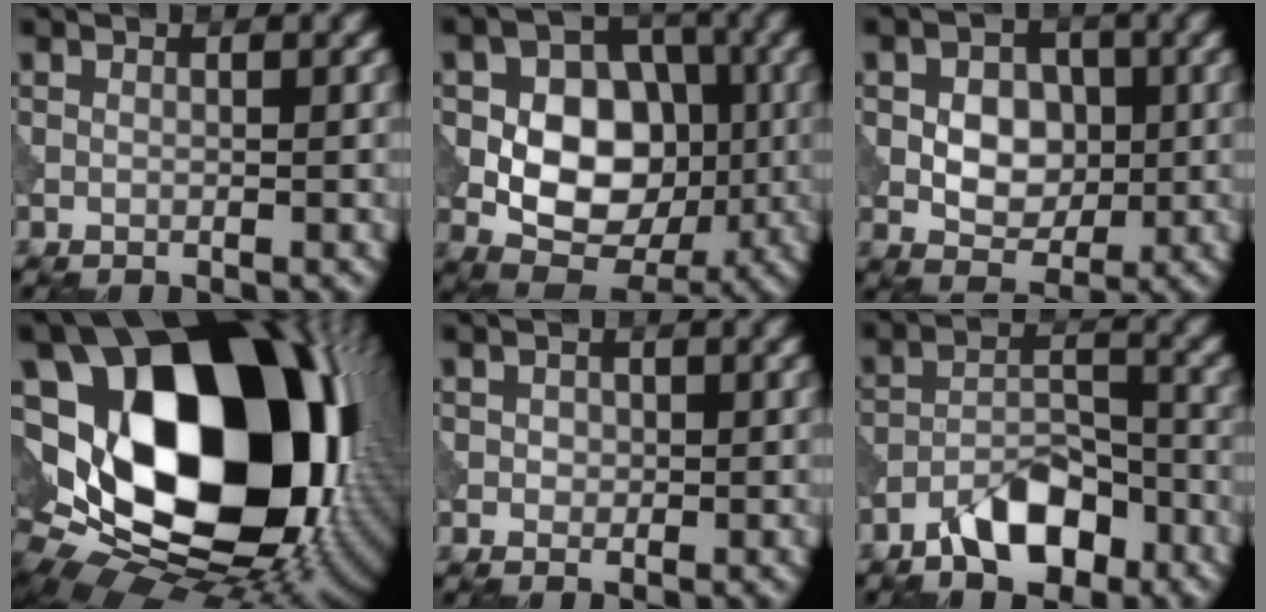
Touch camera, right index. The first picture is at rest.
{"total": 8.9, "force": [-0.6, 6.4, 6.2], "torque": [-0.092, 0.011, -0.017]}
{"total": 5.6, "force": [0.2, 4.1, 3.9], "torque": [-0.045, 0.008, -0.006]}
{"total": 22.5, "force": [3.4, 15.3, 16.2], "torque": [-0.308, -0.043, 0.100]}
{"total": 0.9, "force": [0.0, 0.8, 0.4], "torque": [-0.006, -0.002, -0.002]}
{"total": 6.3, "force": [-4.4, 2.6, 3.8], "torque": [-0.054, 0.008, -0.080]}